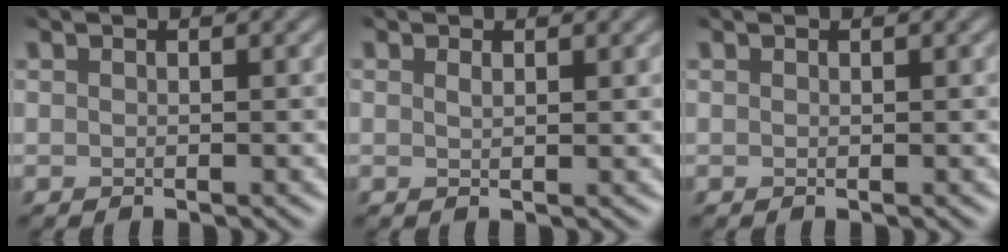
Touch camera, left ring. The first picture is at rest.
{"total": 0.0}
{"total": 0.0}